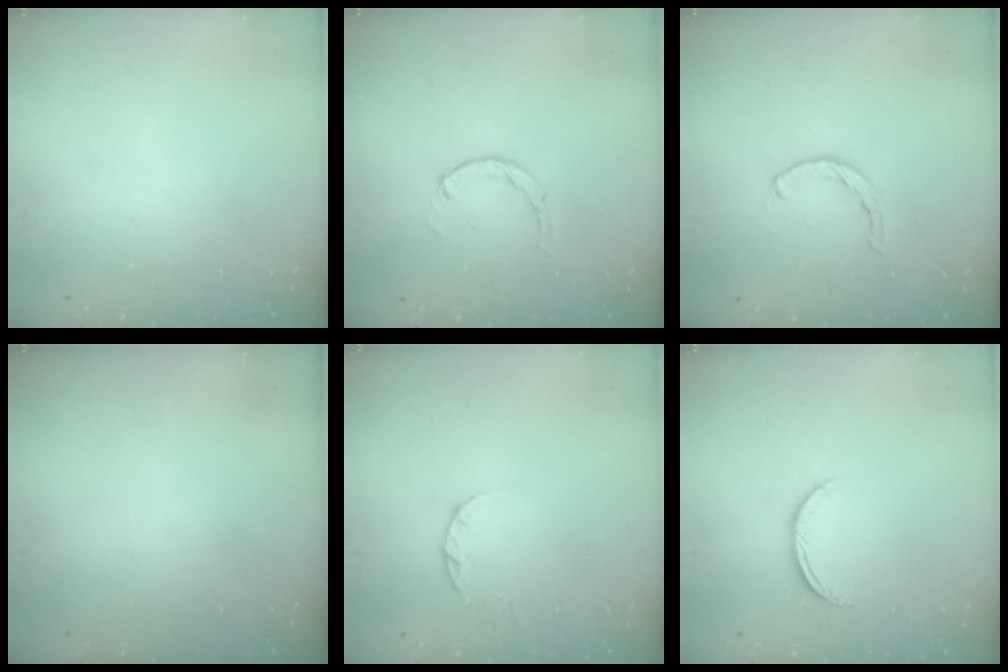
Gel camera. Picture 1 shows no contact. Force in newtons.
{"total": 1.1, "press": 1.1, "slide": 0.2}
{"total": 1.1, "press": 1.1, "slide": 0.2}
{"total": 0.0}
{"total": 2.4, "press": 2.3, "slide": 0.4}
{"total": 6.2, "press": 6.1, "slide": 0.7}